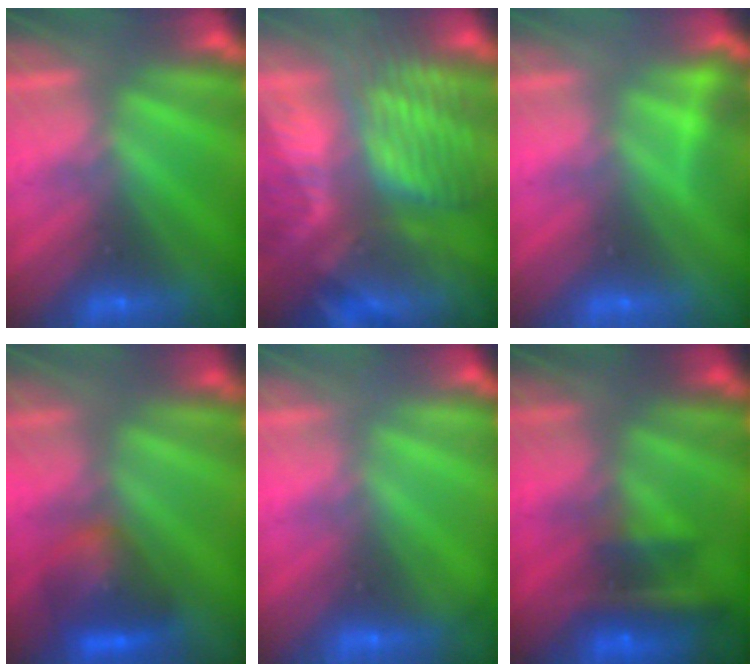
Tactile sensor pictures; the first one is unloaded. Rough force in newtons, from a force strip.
{"total": 8.0}
{"total": 2.7}
{"total": 7.0}
{"total": 2.0}
{"total": 10.3}